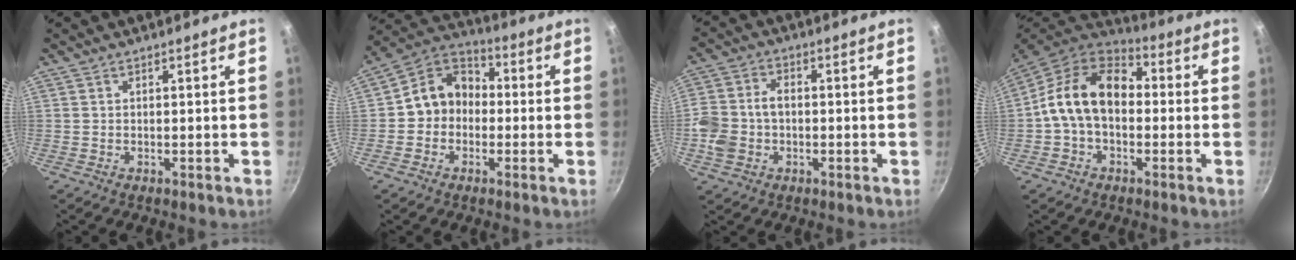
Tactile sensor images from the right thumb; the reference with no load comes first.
{"total": 10.0, "force": [-0.9, 8.5, 5.1], "torque": [-0.046, 0.037, -0.039]}
{"total": 8.2, "force": [-1.3, 6.3, 5.2], "torque": [-0.097, 0.023, -0.032]}
{"total": 14.9, "force": [0.0, 10.4, 10.7], "torque": [-0.157, 0.038, -0.022]}